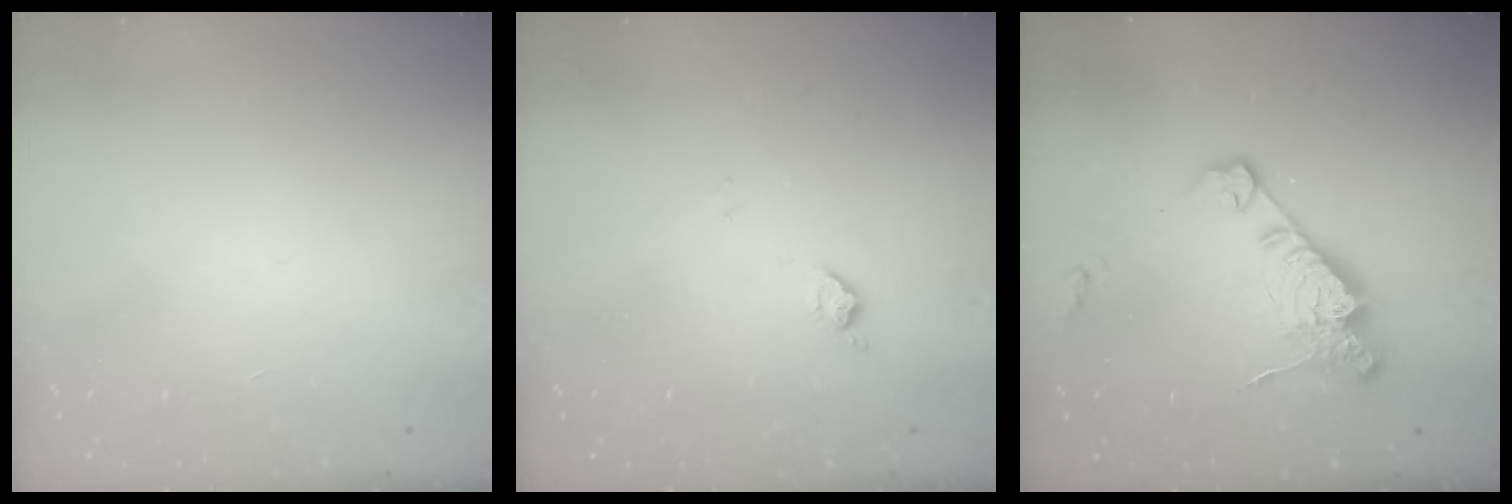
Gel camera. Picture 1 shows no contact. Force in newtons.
{"total": 7.7, "press": 7.7, "slide": 0.7}
{"total": 14.1, "press": 14.0, "slide": 1.5}